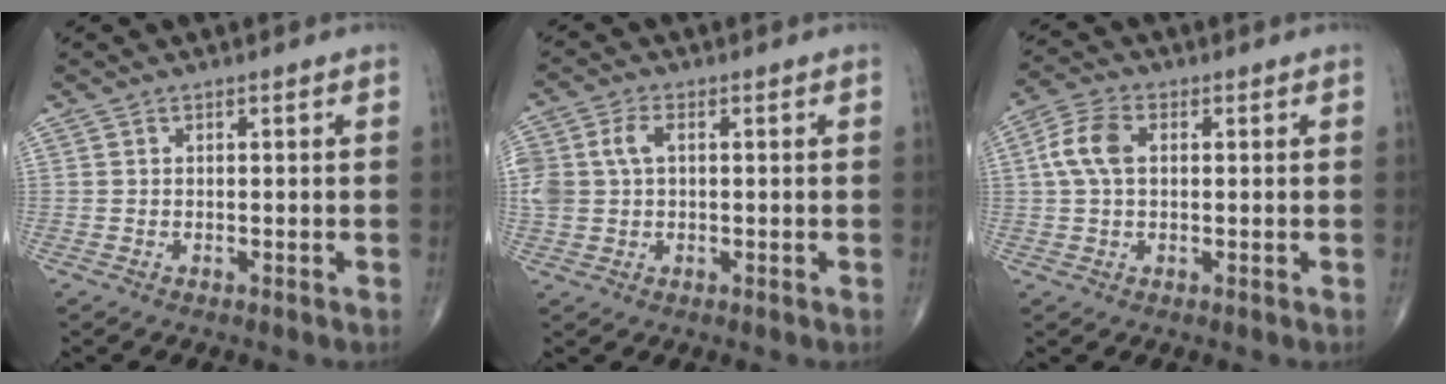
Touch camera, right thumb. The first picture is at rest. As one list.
[{"total": 8.1, "force": [1.3, 5.4, 5.9], "torque": [-0.154, 0.016, 0.030]}, {"total": 6.7, "force": [1.0, 4.1, 5.2], "torque": [-0.114, 0.017, 0.016]}]